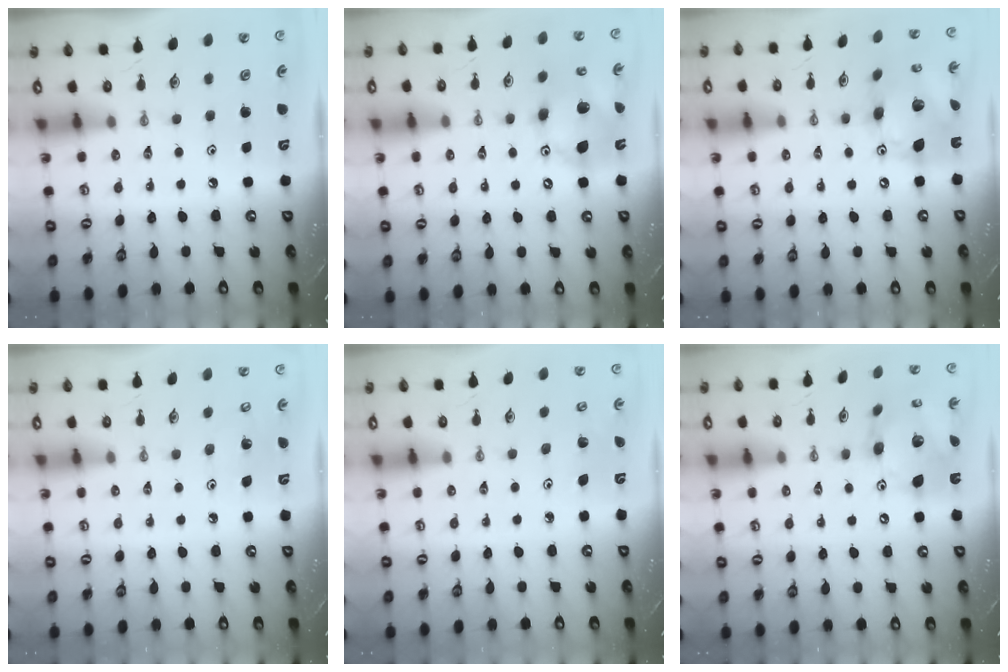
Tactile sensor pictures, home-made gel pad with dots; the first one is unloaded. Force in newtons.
{"total": 14.2, "press": 13.9, "slide": 2.9}
{"total": 16.8, "press": 16.7, "slide": 1.8}
{"total": 5.5, "press": 5.5, "slide": 0.4}
{"total": 2.3, "press": 2.3, "slide": 0.2}
{"total": 16.8, "press": 16.7, "slide": 1.8}